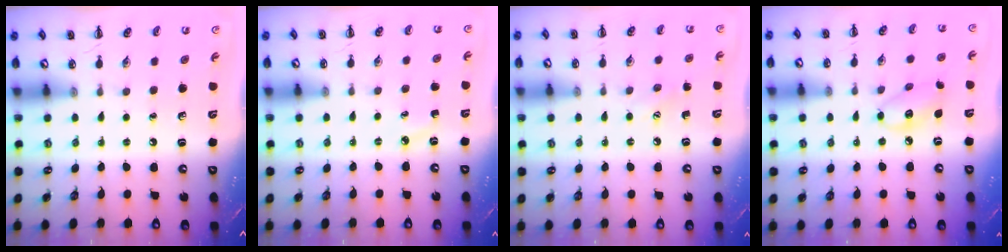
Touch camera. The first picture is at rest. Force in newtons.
{"total": 2.0, "press": 1.9, "slide": 0.7}
{"total": 4.9, "press": 4.7, "slide": 1.3}
{"total": 6.4, "press": 6.4, "slide": 0.6}